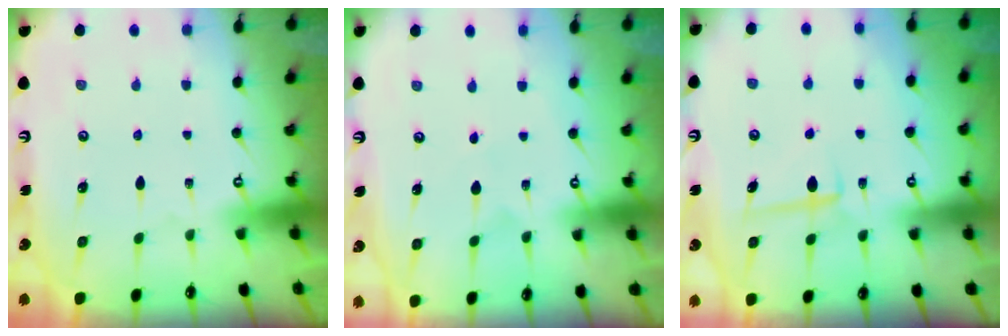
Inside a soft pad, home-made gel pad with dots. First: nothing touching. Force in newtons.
{"total": 3.0, "press": 3.0, "slide": 0.3}
{"total": 5.7, "press": 5.5, "slide": 1.4}